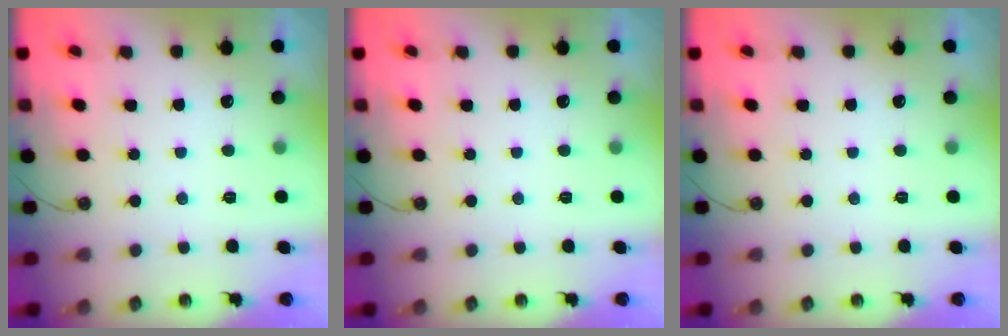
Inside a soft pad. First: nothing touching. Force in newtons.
{"total": 0.0}
{"total": 0.0}